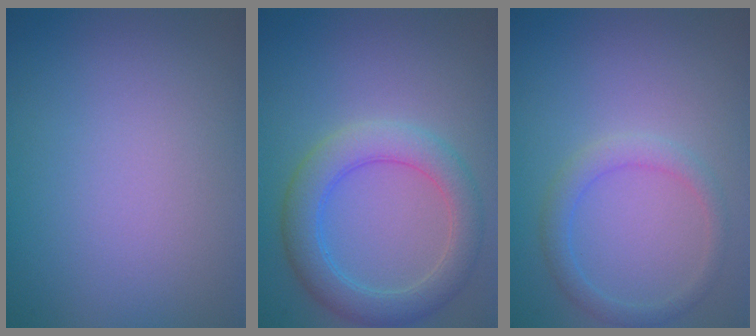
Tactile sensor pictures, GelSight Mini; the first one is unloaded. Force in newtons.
{"total": 4.5, "press": 4.5, "slide": 0.3}
{"total": 2.1, "press": 2.0, "slide": 0.3}